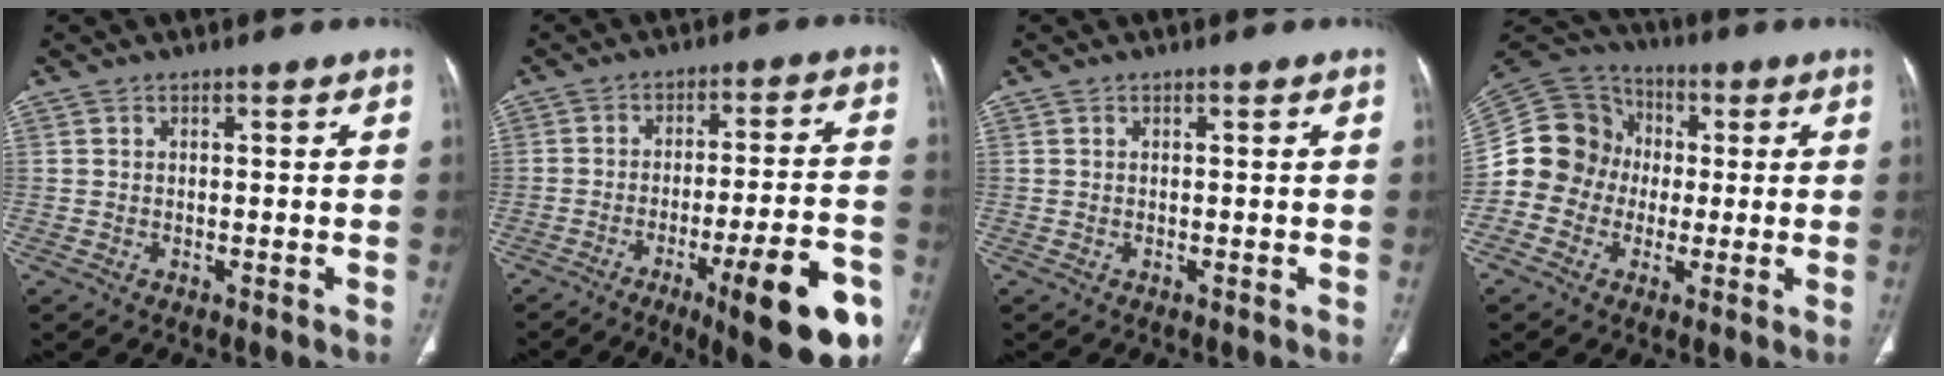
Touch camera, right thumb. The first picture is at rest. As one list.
[{"total": 19.0, "force": [-9.4, 3.8, 16.1], "torque": [-0.176, 0.044, -0.128]}, {"total": 0.0}, {"total": 13.7, "force": [-1.6, 12.8, 4.6], "torque": [-0.080, 0.046, -0.033]}]